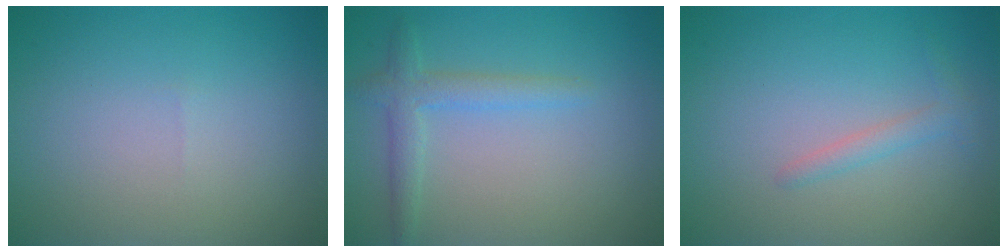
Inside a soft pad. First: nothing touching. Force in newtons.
{"total": 2.4, "press": 2.4, "slide": 0.1}
{"total": 1.3, "press": 1.3, "slide": 0.1}